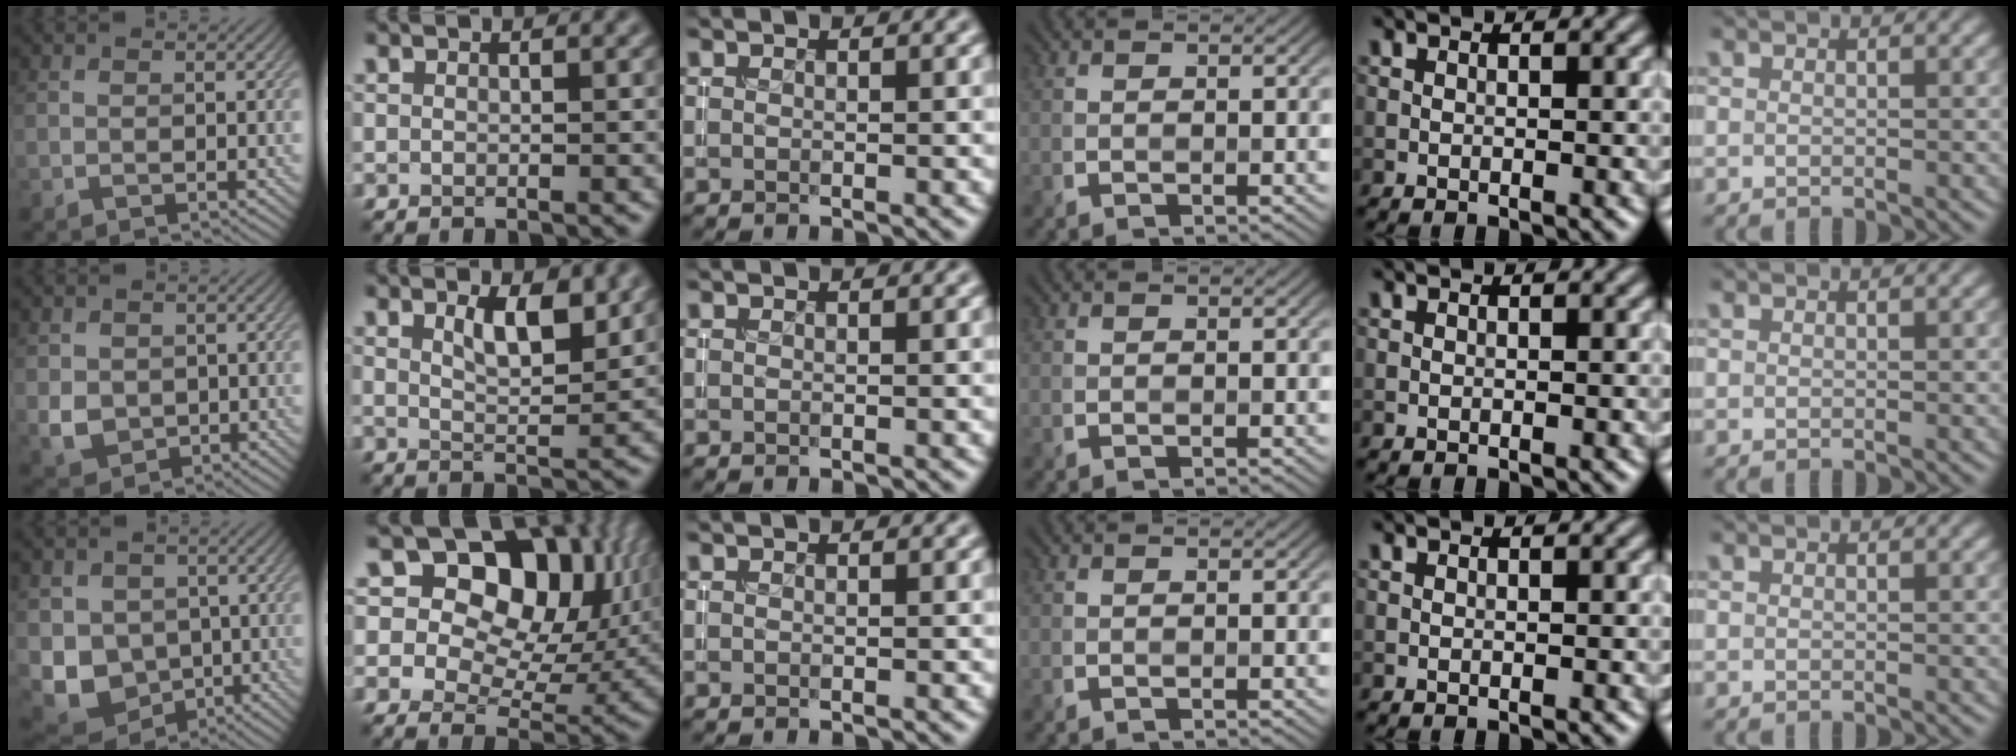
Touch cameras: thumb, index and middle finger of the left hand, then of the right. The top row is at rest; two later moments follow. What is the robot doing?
{"motion": "insert", "object": "coin"}